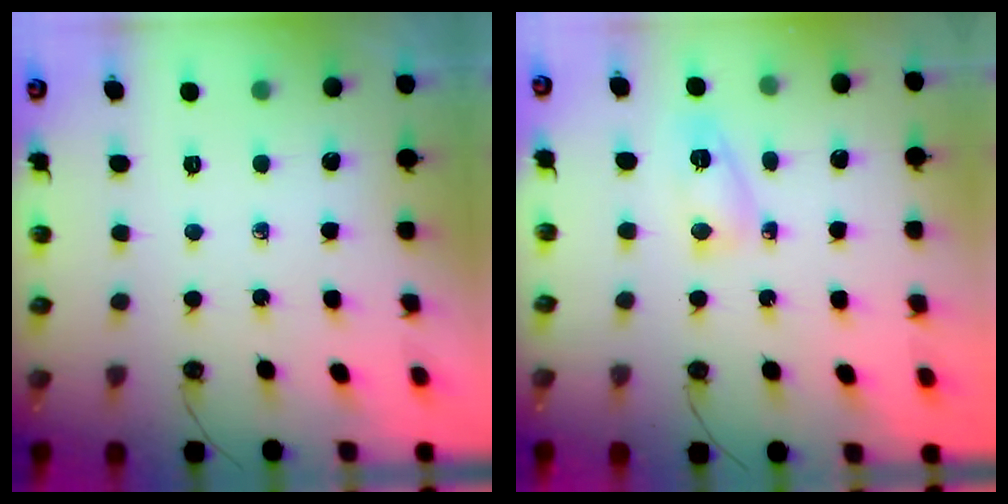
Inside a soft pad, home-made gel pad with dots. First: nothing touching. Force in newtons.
{"total": 5.3, "press": 5.3, "slide": 0.4}